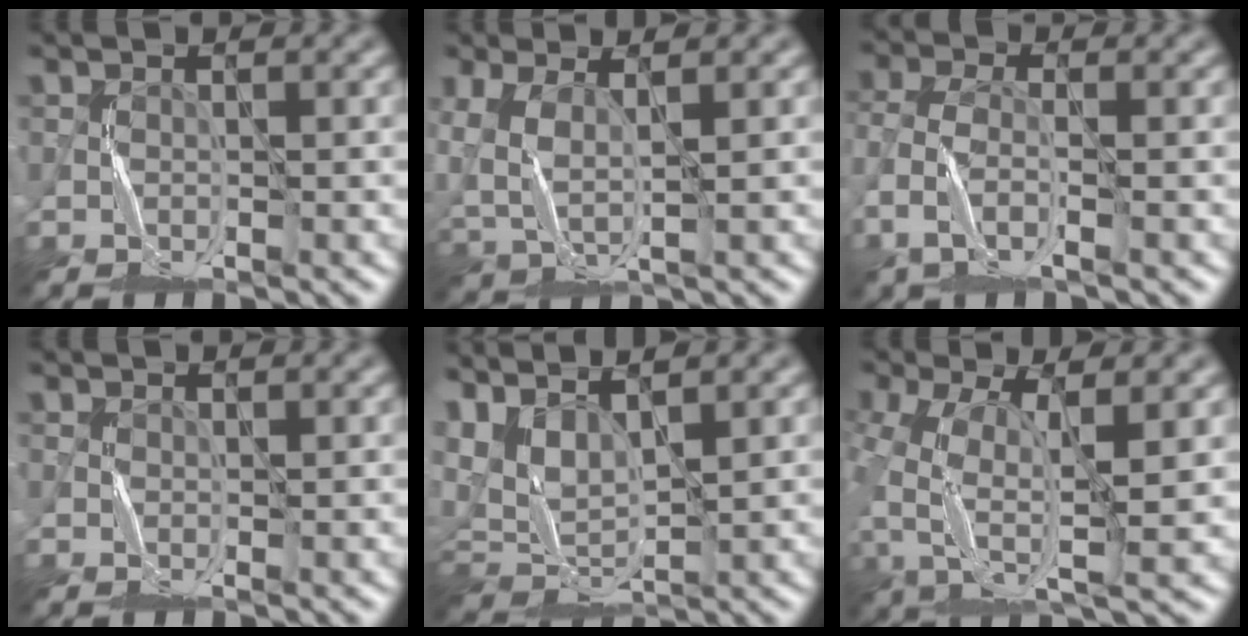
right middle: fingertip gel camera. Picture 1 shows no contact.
{"total": 4.6, "force": [1.3, 2.2, 3.8], "torque": [-0.101, -0.002, 0.032]}
{"total": 3.6, "force": [-2.0, 1.6, 2.6], "torque": [-0.077, -0.005, -0.047]}
{"total": 0.5, "force": [-0.1, 0.5, 0.2], "torque": [0.000, -0.002, -0.001]}
{"total": 4.9, "force": [2.1, 2.7, 3.5], "torque": [-0.083, -0.001, 0.045]}
{"total": 8.1, "force": [-1.7, 4.1, 6.7], "torque": [-0.153, -0.007, -0.036]}